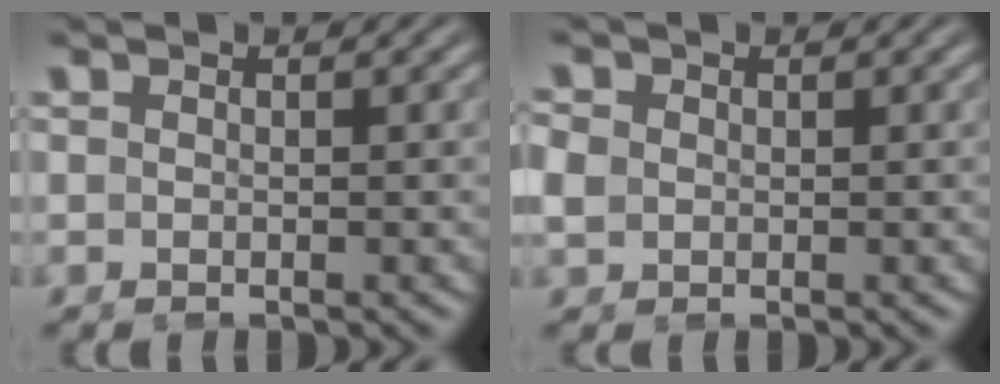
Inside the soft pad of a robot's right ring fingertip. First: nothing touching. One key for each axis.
{"total": 1.8, "fx": 0.2, "fy": 1.6, "fz": 0.8, "tx": -0.024, "ty": -0.004, "tz": 0.006}